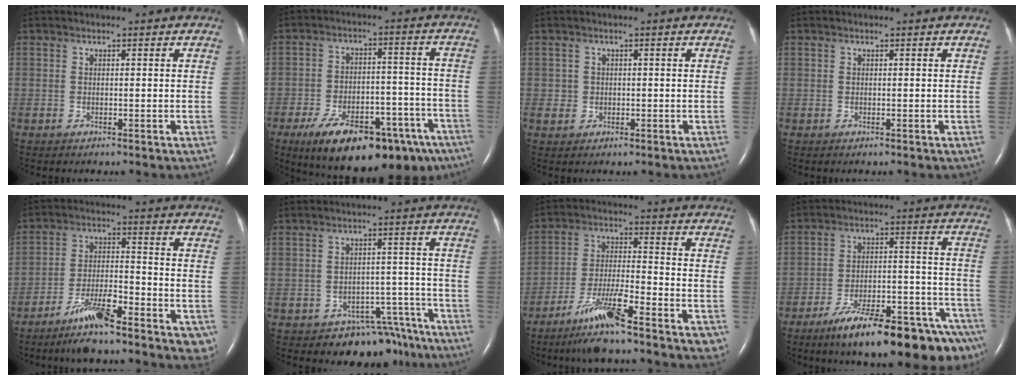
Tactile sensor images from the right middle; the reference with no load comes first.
{"total": 21.3, "force": [-14.3, 8.5, 13.4], "torque": [-0.155, 0.019, -0.203]}
{"total": 1.7, "force": [0.0, 1.7, 0.2], "torque": [0.000, 0.004, 0.004]}
{"total": 0.0}
{"total": 11.3, "force": [-7.6, 2.2, 8.0], "torque": [-0.119, -0.006, -0.126]}
{"total": 9.8, "force": [-8.1, 5.4, 1.3], "torque": [0.016, 0.042, -0.097]}
{"total": 11.8, "force": [-8.0, 1.1, 8.5], "torque": [-0.145, -0.017, -0.141]}
{"total": 21.5, "force": [-16.0, 3.6, 13.9], "torque": [-0.130, 0.029, -0.240]}